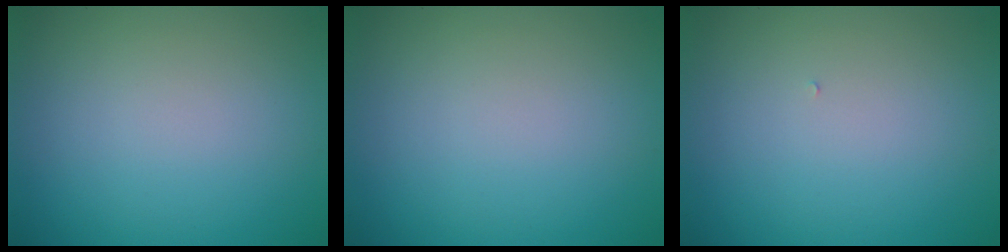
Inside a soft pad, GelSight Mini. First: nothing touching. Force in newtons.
{"total": 0.0}
{"total": 0.0}